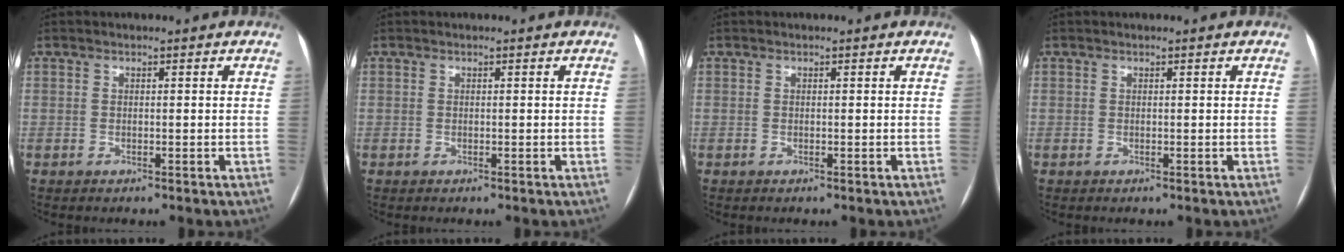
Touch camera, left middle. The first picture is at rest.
{"total": 0.0}
{"total": 0.0}
{"total": 0.0}